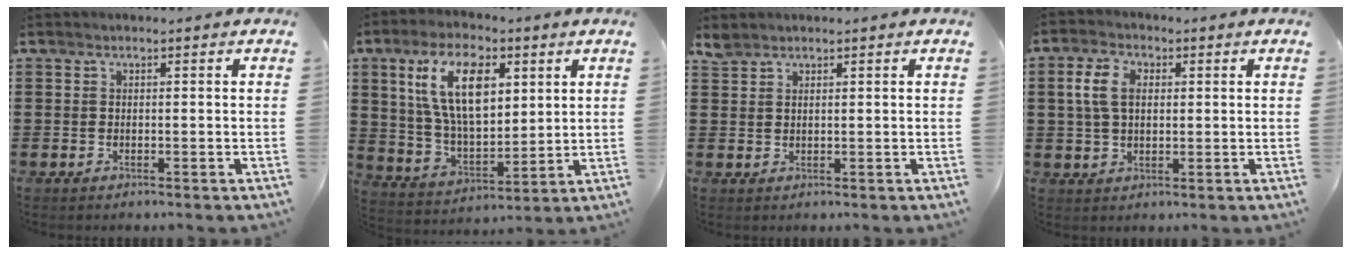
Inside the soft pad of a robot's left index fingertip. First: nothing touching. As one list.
[{"total": 13.4, "force": [5.7, 6.4, 10.3], "torque": [-0.215, 0.008, 0.103]}, {"total": 1.8, "force": [1.7, 0.5, 0.4], "torque": [-0.014, 0.000, 0.033]}, {"total": 5.7, "force": [1.3, 3.6, 4.2], "torque": [-0.100, 0.014, 0.017]}]